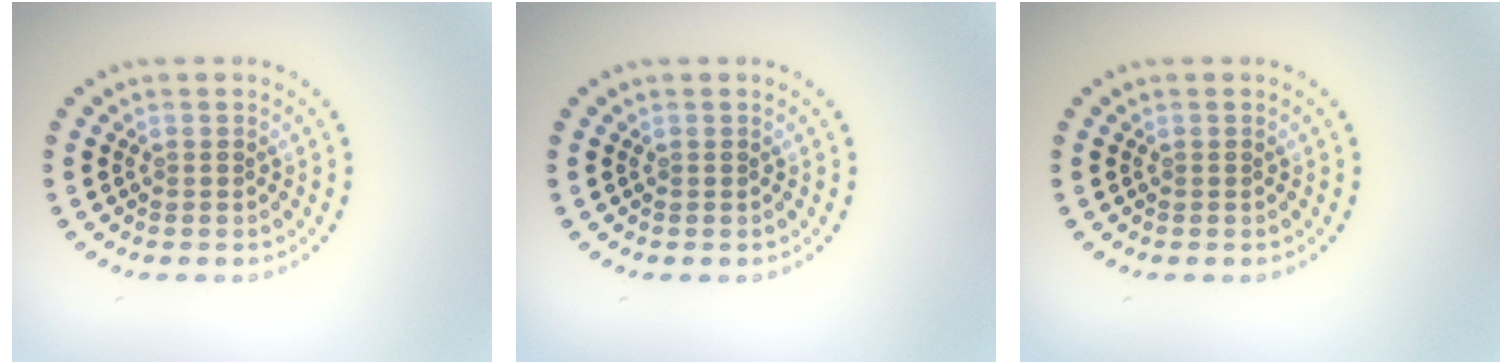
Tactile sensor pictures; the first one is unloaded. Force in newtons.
{"total": 0.0}
{"total": 0.0}